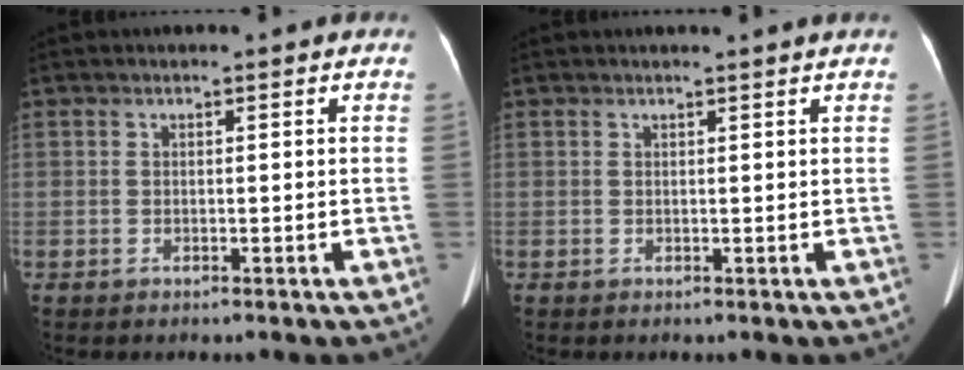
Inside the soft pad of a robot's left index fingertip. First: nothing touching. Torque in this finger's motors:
{"motor_torque": [0.01, -0.36, 0.00, -0.01]}